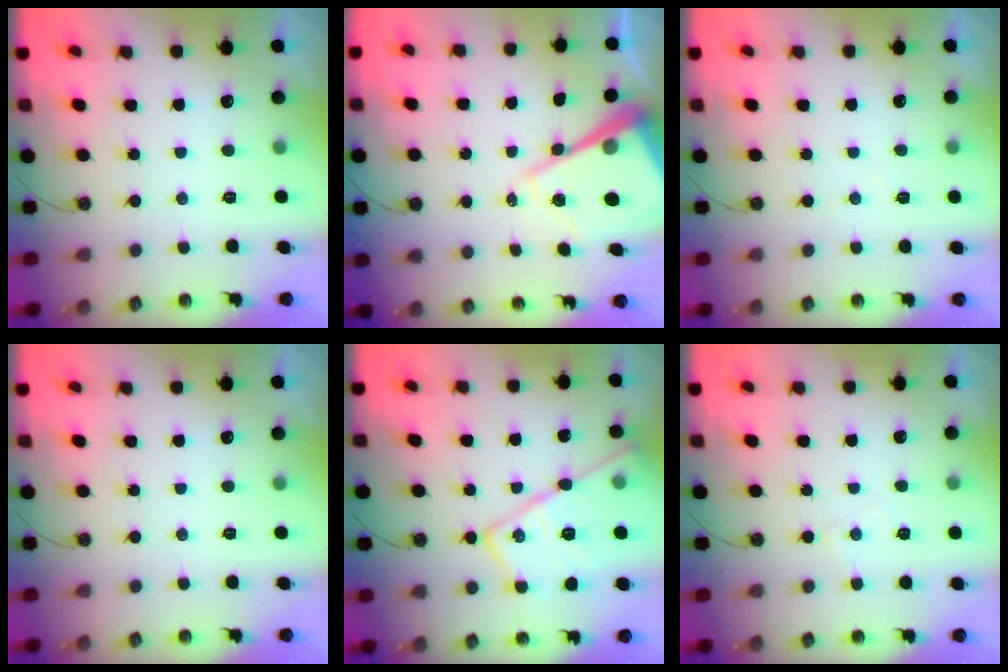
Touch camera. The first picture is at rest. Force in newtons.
{"total": 17.0, "press": 16.9, "slide": 1.8}
{"total": 4.3, "press": 4.2, "slide": 0.6}
{"total": 0.0}
{"total": 21.2, "press": 21.1, "slide": 1.9}
{"total": 3.8, "press": 3.7, "slide": 0.6}